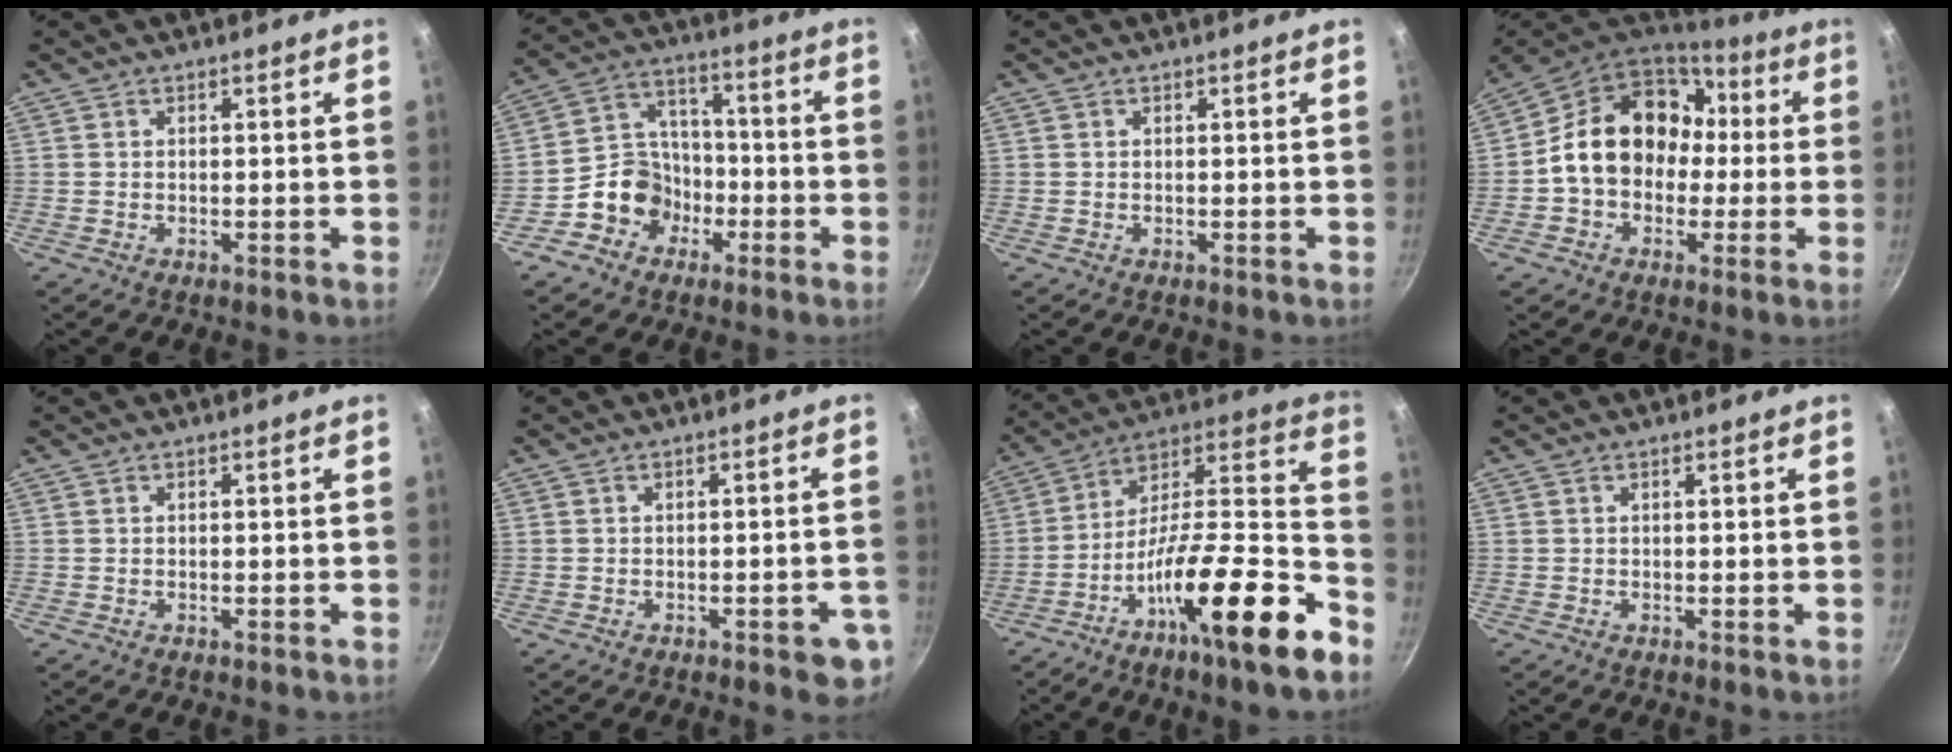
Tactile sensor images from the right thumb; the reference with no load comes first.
{"total": 10.5, "force": [-4.6, 8.7, 3.6], "torque": [-0.014, 0.055, -0.091]}
{"total": 0.0}
{"total": 18.6, "force": [1.0, 14.8, 11.1], "torque": [-0.151, 0.055, 0.009]}
{"total": 0.0}
{"total": 5.8, "force": [-2.4, 2.1, 4.9], "torque": [-0.044, 0.012, -0.023]}
{"total": 25.6, "force": [-13.1, 6.3, 21.1], "torque": [-0.282, 0.080, -0.229]}
{"total": 0.6, "force": [0.2, 0.1, 0.6], "torque": [-0.009, 0.001, 0.001]}